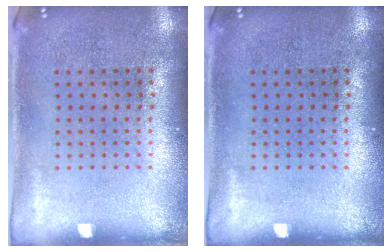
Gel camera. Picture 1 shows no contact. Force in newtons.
{"total": 0.0}